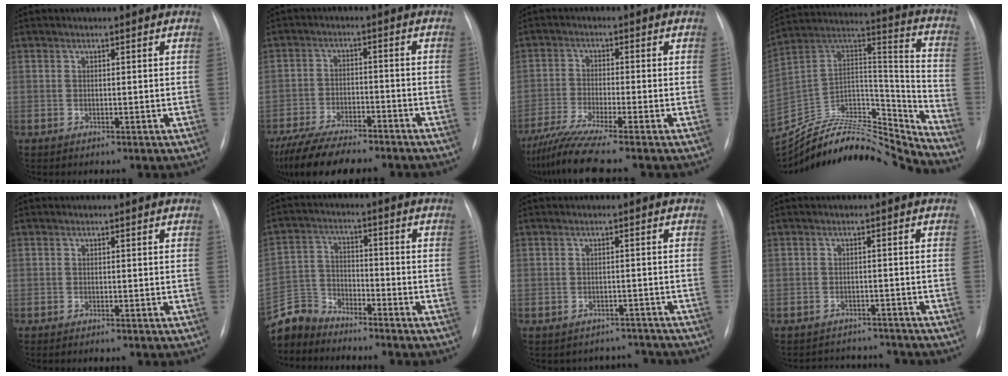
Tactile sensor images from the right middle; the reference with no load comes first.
{"total": 12.7, "force": [-10.7, 1.6, 6.7], "torque": [-0.121, -0.024, -0.177]}
{"total": 8.7, "force": [-7.0, -1.4, 5.0], "torque": [-0.090, -0.031, -0.122]}
{"total": 24.9, "force": [-24.2, 2.9, 5.2], "torque": [-0.119, 0.048, -0.390]}
{"total": 1.1, "force": [-0.9, 0.0, 0.6], "torque": [-0.008, -0.002, -0.010]}
{"total": 7.4, "force": [-7.3, 1.5, -0.4], "torque": [0.004, 0.008, -0.147]}
{"total": 4.7, "force": [-4.2, 1.6, -1.3], "torque": [0.020, 0.024, -0.052]}
{"total": 7.0, "force": [-6.8, 1.8, 0.0], "torque": [0.002, 0.014, -0.084]}